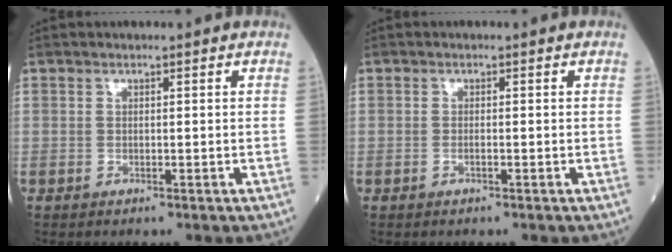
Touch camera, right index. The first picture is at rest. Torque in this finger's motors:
{"motor_torque": [-0.15, 0.04, -0.04, 0.00]}